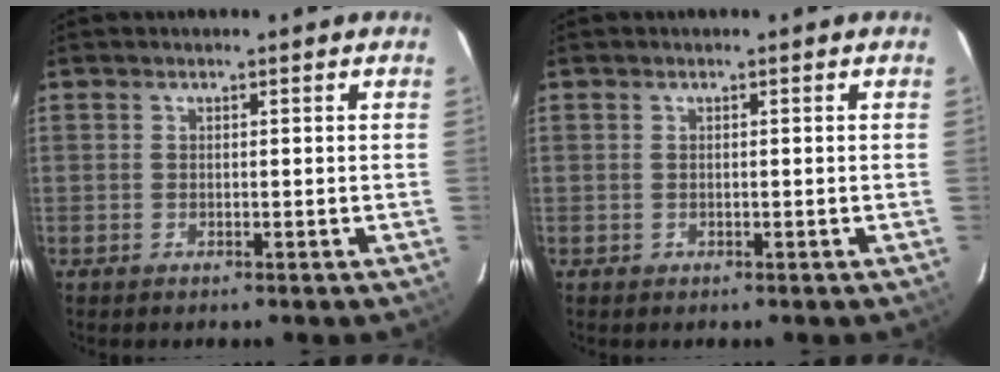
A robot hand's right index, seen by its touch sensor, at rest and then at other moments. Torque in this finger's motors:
{"motor_torque": [-0.03, -0.01, -0.02, 0.00]}